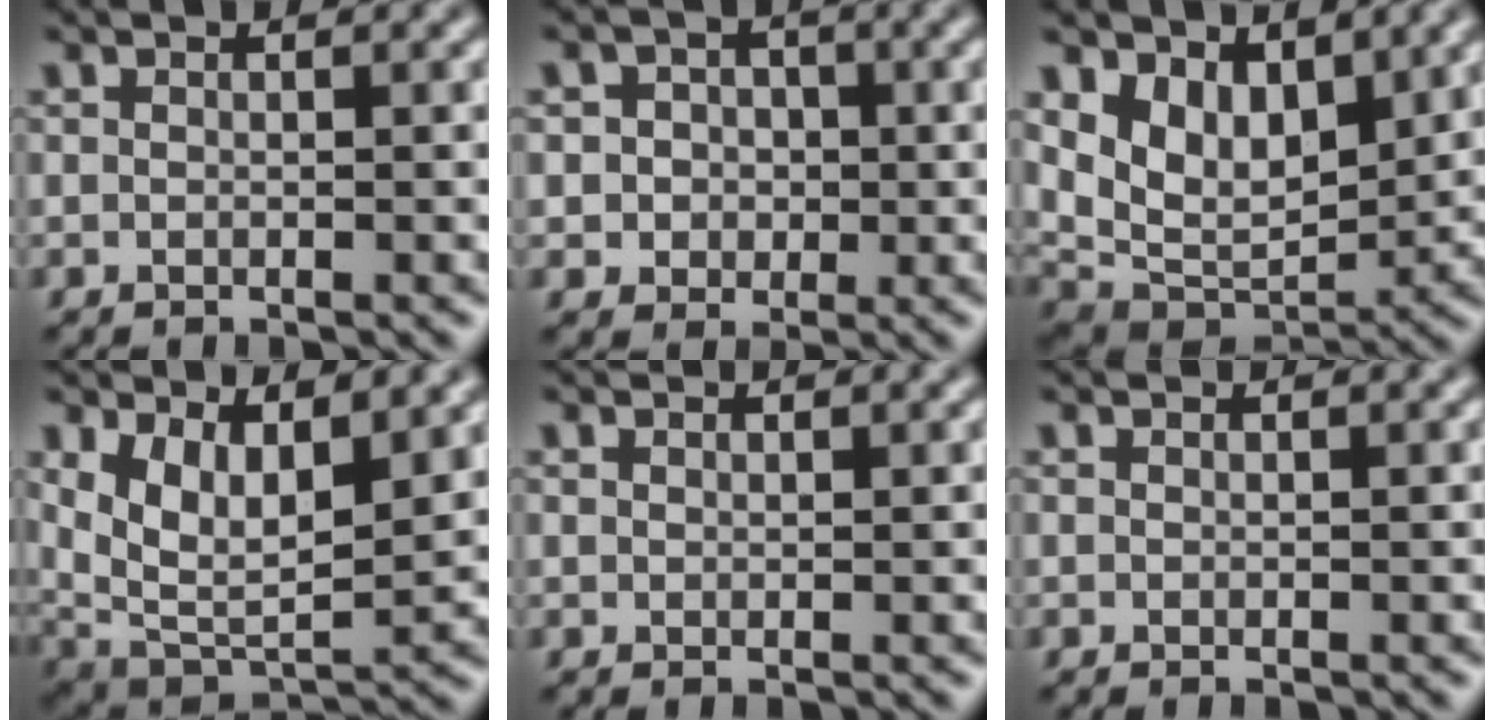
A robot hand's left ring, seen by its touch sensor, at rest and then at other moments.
{"total": 3.7, "force": [0.4, 3.5, 1.3], "torque": [-0.009, 0.007, -0.002]}
{"total": 7.2, "force": [3.2, 4.5, 4.6], "torque": [-0.083, -0.022, 0.056]}
{"total": 8.0, "force": [2.7, 4.2, 6.2], "torque": [-0.126, -0.022, 0.053]}
{"total": 0.5, "force": [0.4, 0.2, 0.1], "torque": [0.000, -0.001, 0.010]}
{"total": 0.0}